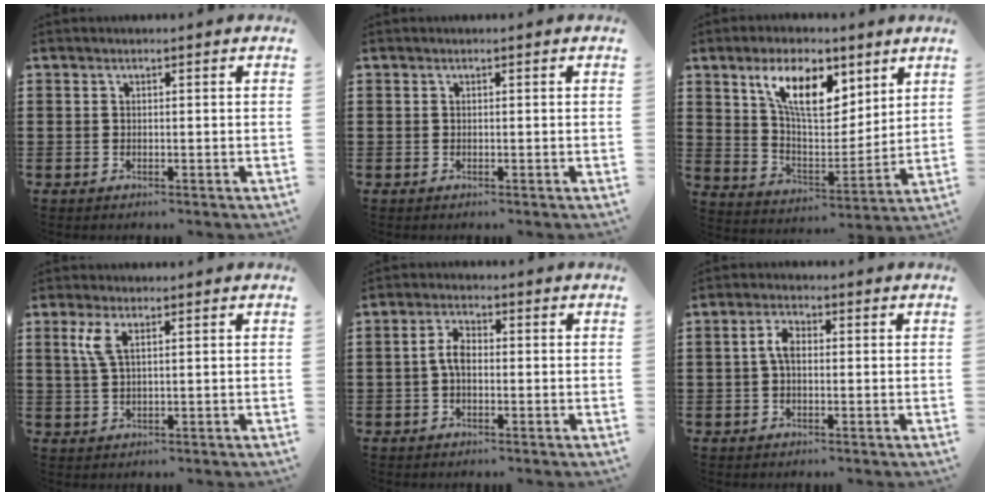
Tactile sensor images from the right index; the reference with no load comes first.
{"total": 0.0}
{"total": 11.1, "force": [6.7, 5.0, 7.4], "torque": [-0.145, -0.010, 0.116]}
{"total": 3.7, "force": [1.4, 1.4, 3.2], "torque": [-0.076, 0.005, 0.020]}
{"total": 3.7, "force": [-0.5, 1.9, 3.1], "torque": [-0.067, 0.004, -0.012]}
{"total": 3.5, "force": [0.0, 1.8, 3.0], "torque": [-0.066, 0.005, -0.004]}